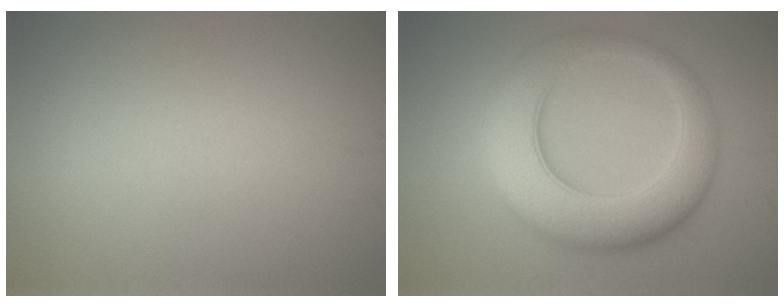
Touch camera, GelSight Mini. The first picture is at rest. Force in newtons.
{"total": 8.2, "press": 8.2, "slide": 0.0}